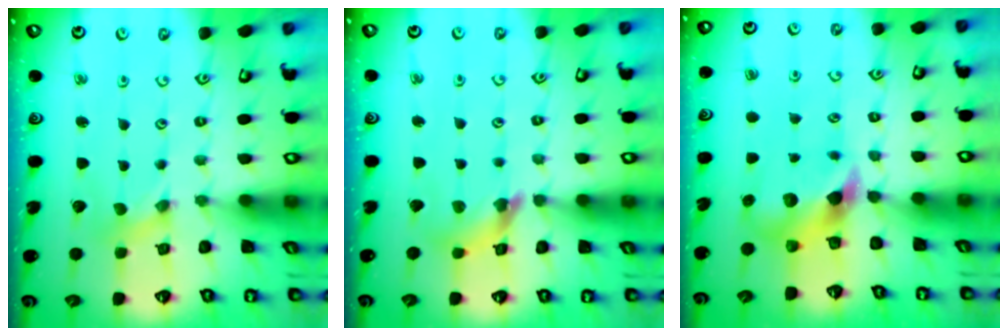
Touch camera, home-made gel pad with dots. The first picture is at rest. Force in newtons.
{"total": 8.2, "press": 8.1, "slide": 0.6}
{"total": 6.9, "press": 6.9, "slide": 0.9}